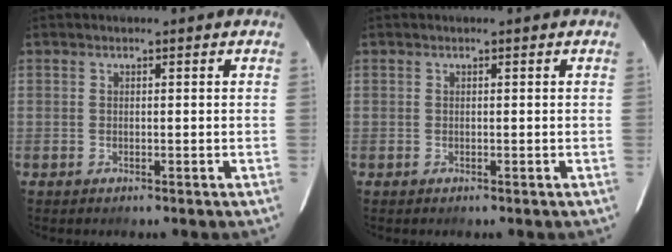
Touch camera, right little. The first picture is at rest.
{"total": 0.0}